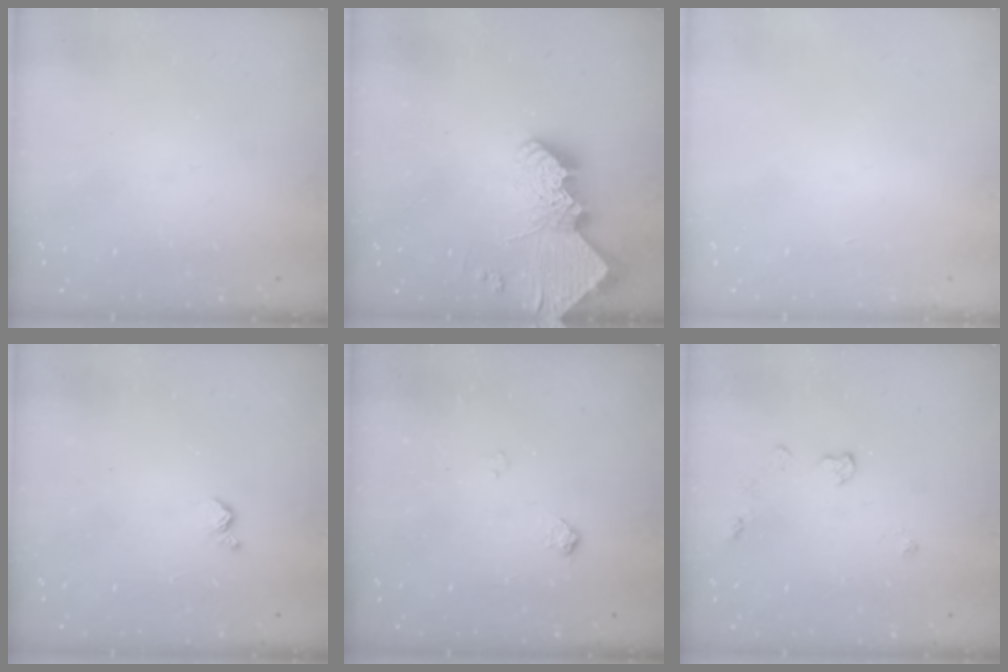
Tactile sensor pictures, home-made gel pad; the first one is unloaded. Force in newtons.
{"total": 14.6, "press": 14.5, "slide": 1.1}
{"total": 0.0}
{"total": 3.8, "press": 3.7, "slide": 0.7}
{"total": 5.0, "press": 5.0, "slide": 0.7}
{"total": 5.2, "press": 5.1, "slide": 0.8}